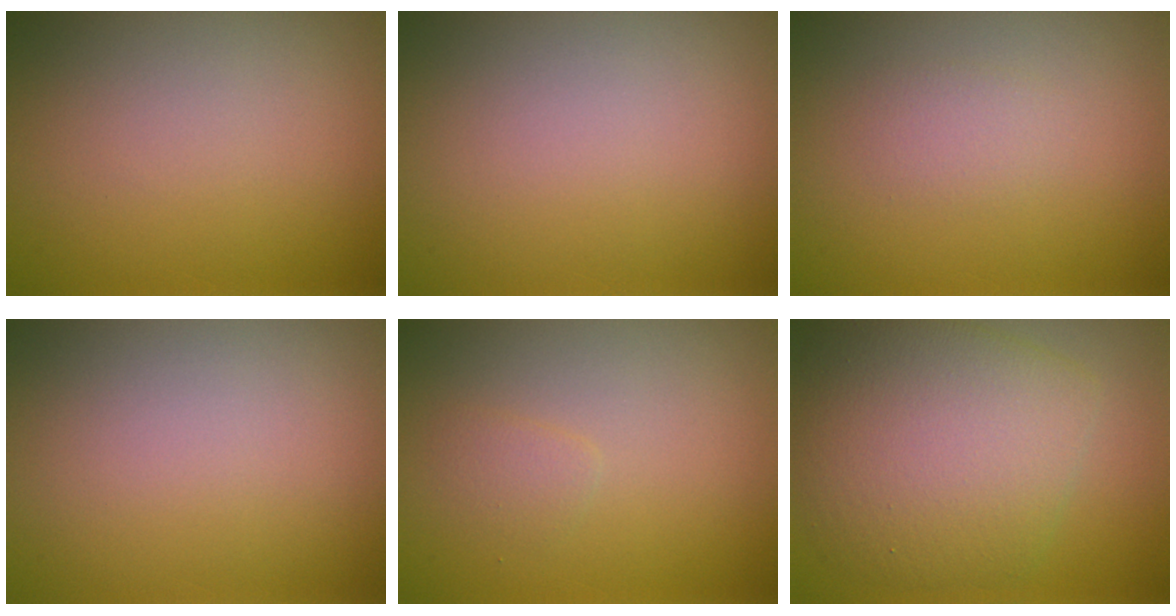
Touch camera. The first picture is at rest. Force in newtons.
{"total": 0.0}
{"total": 1.1, "press": 1.1, "slide": 0.1}
{"total": 0.0}
{"total": 1.0, "press": 1.0, "slide": 0.0}
{"total": 8.2, "press": 8.2, "slide": 0.3}